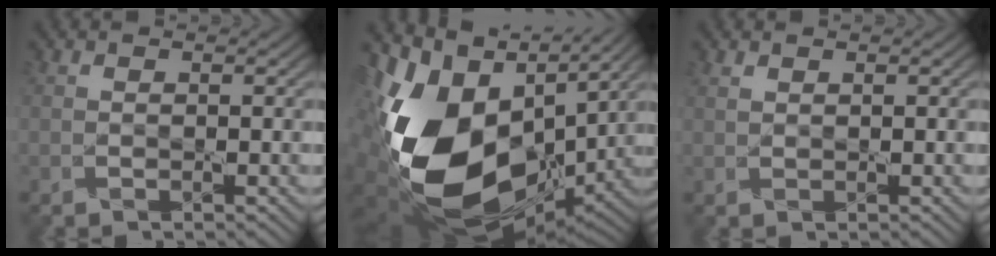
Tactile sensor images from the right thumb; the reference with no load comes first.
{"total": 19.9, "force": [-0.4, 12.7, 15.4], "torque": [-0.335, -0.027, 0.003]}
{"total": 0.8, "force": [0.6, 0.3, 0.3], "torque": [-0.015, 0.000, 0.016]}